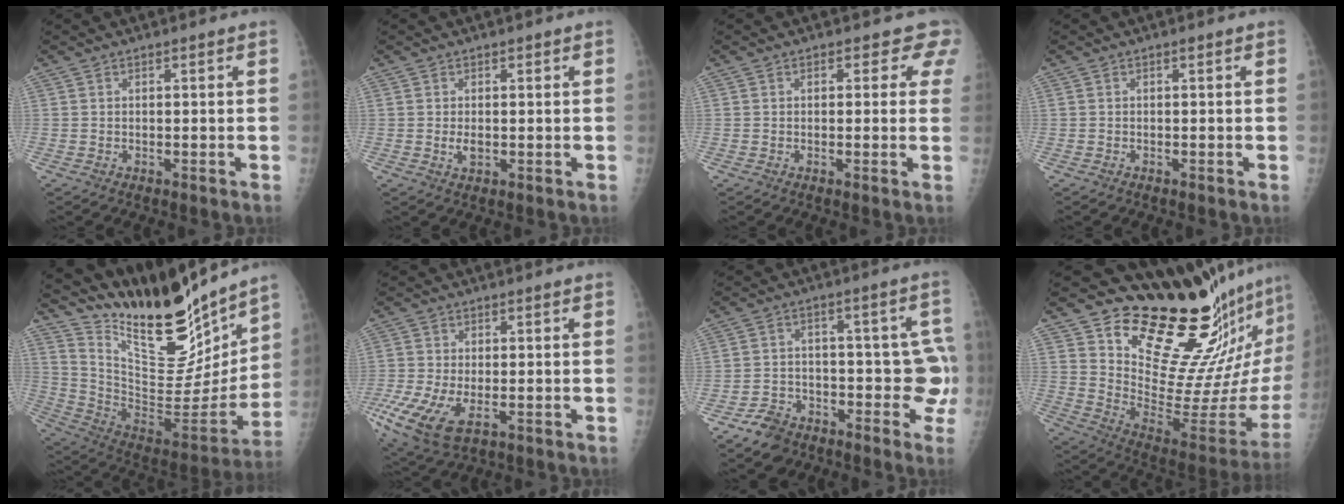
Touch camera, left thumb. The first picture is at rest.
{"total": 1.7, "force": [0.0, 1.1, 1.3], "torque": [-0.019, -0.004, 0.002]}
{"total": 3.7, "force": [2.6, 2.4, 0.9], "torque": [0.025, -0.009, 0.007]}
{"total": 0.0}
{"total": 26.3, "force": [20.8, 7.7, 14.0], "torque": [-0.190, -0.113, 0.348]}
{"total": 13.1, "force": [-5.0, 6.8, 10.0], "torque": [-0.239, -0.020, -0.083]}
{"total": 11.5, "force": [-5.9, 7.4, 6.5], "torque": [-0.037, 0.056, -0.087]}
{"total": 24.7, "force": [19.5, 6.0, 13.9], "torque": [-0.159, -0.172, 0.294]}